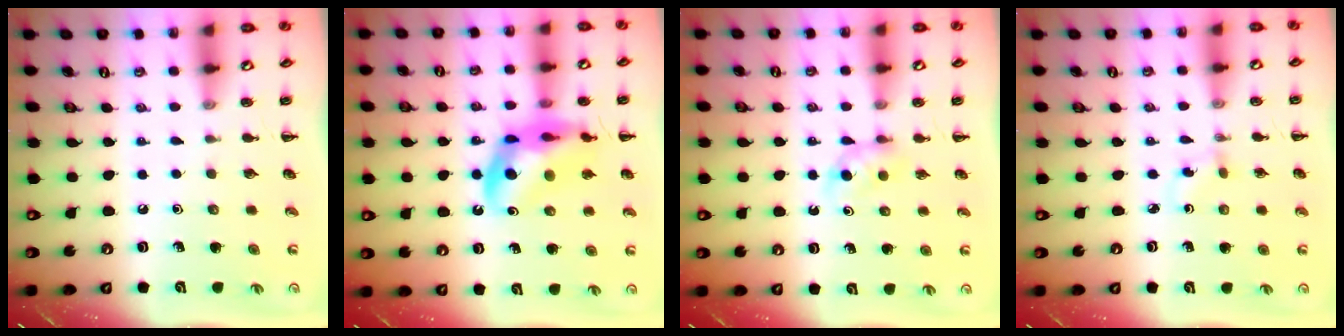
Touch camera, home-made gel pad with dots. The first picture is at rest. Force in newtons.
{"total": 15.0, "press": 14.4, "slide": 4.0}
{"total": 3.9, "press": 3.6, "slide": 1.3}
{"total": 1.3, "press": 1.1, "slide": 0.7}